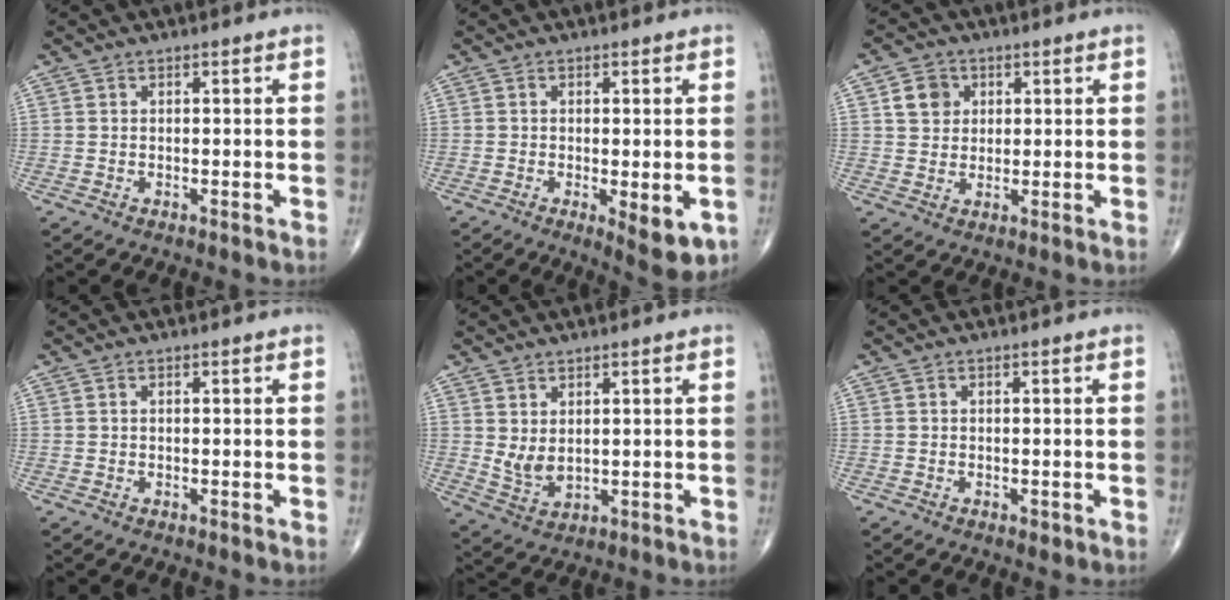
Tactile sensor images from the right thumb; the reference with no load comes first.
{"total": 7.1, "force": [-1.9, 2.5, 6.4], "torque": [-0.083, -0.018, -0.023]}
{"total": 5.3, "force": [1.7, 4.6, 2.1], "torque": [-0.015, -0.003, 0.028]}
{"total": 0.0}
{"total": 4.5, "force": [1.2, 2.7, 3.5], "torque": [-0.060, -0.016, 0.035]}
{"total": 1.0, "force": [-0.5, 0.6, 0.7], "torque": [-0.009, -0.002, -0.005]}